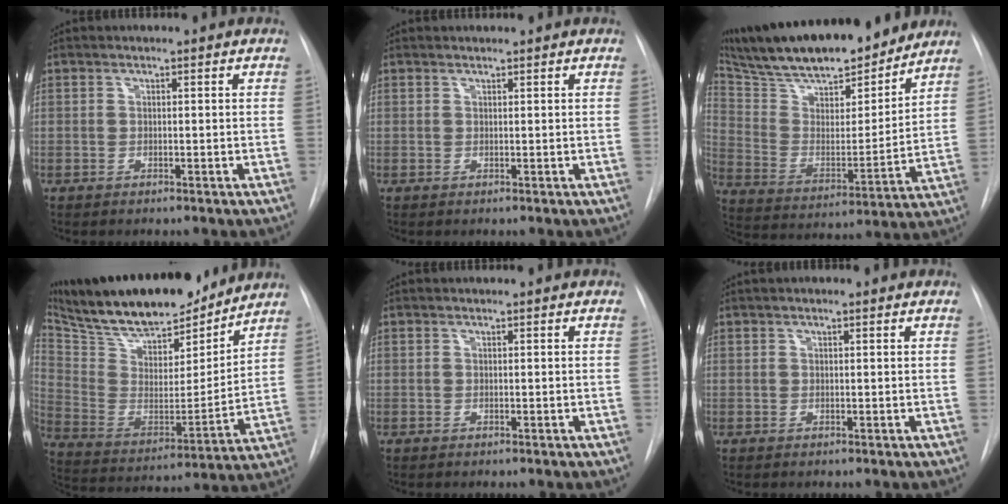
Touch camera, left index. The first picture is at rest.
{"total": 0.7, "force": [0.7, 0.0, 0.0], "torque": [-0.005, 0.008, 0.015]}
{"total": 25.7, "force": [21.8, 5.8, 12.3], "torque": [-0.221, 0.009, 0.340]}
{"total": 24.3, "force": [20.9, 6.4, 10.7], "torque": [-0.203, -0.003, 0.337]}
{"total": 0.0}
{"total": 1.4, "force": [1.0, 0.2, 0.9], "torque": [-0.014, 0.014, 0.013]}